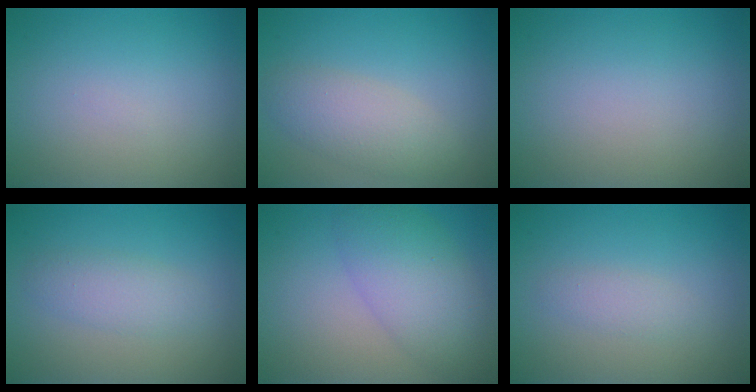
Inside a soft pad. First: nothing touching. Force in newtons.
{"total": 3.5, "press": 3.5, "slide": 0.2}
{"total": 0.0}
{"total": 2.3, "press": 2.3, "slide": 0.1}
{"total": 5.6, "press": 5.6, "slide": 0.2}
{"total": 1.3, "press": 1.3, "slide": 0.0}